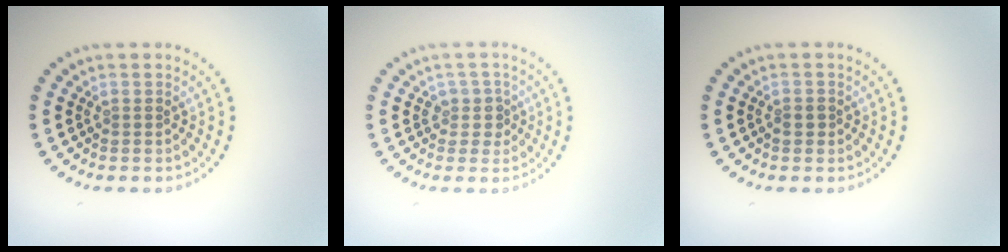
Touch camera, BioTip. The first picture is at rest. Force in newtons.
{"total": 1.8, "press": 1.5, "slide": 1.1}
{"total": 1.0, "press": 1.0, "slide": 0.3}